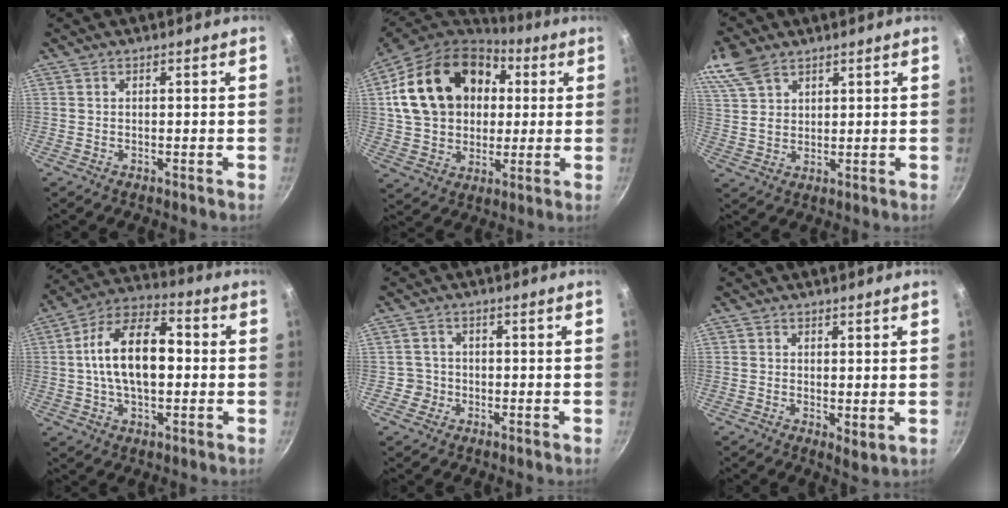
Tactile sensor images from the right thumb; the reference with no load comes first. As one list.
[{"total": 23.2, "force": [5.2, 17.5, 14.2], "torque": [-0.233, 0.021, 0.092]}, {"total": 9.1, "force": [5.9, 5.4, 4.5], "torque": [-0.080, -0.005, 0.120]}, {"total": 16.4, "force": [0.6, 9.3, 13.5], "torque": [-0.207, 0.035, -0.004]}, {"total": 2.8, "force": [-0.6, 2.7, 0.1], "torque": [0.019, 0.013, -0.011]}, {"total": 3.1, "force": [0.7, 1.7, 2.5], "torque": [-0.034, -0.015, 0.010]}]